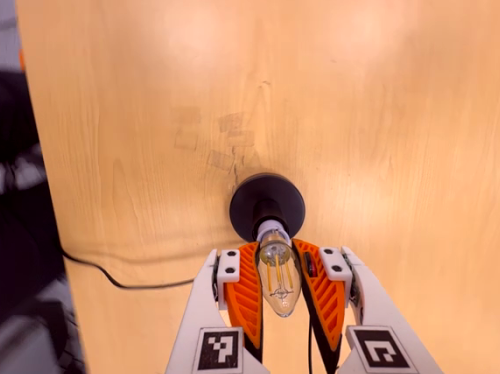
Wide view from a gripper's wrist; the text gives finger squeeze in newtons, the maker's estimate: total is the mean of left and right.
{"total": 20.5, "left": 18.9, "right": 22.2}